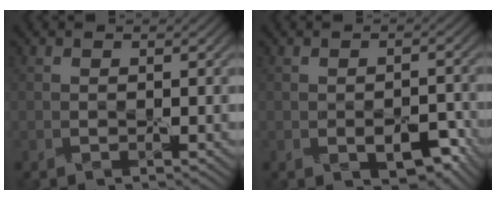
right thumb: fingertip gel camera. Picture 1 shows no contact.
{"total": 4.2, "force": [-1.7, 2.2, 3.1], "torque": [-0.049, -0.007, -0.018]}